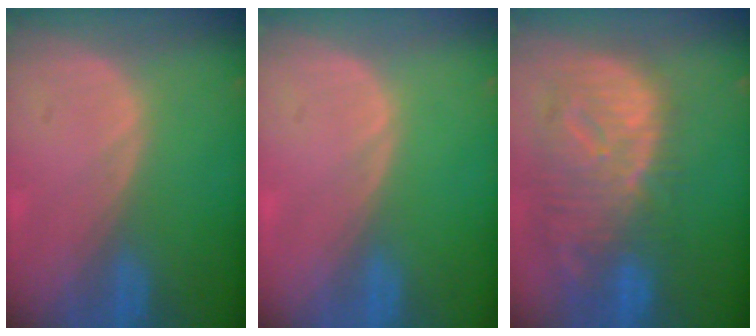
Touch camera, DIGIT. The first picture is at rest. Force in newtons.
{"total": 0.0}
{"total": 12.5, "press": 10.8, "slide": 6.4}